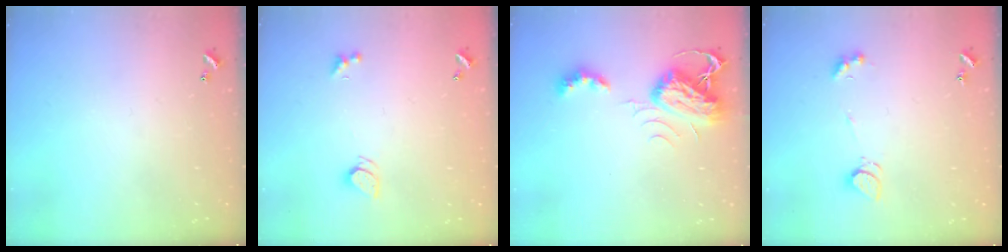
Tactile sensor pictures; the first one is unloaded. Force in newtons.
{"total": 2.1, "press": 2.1, "slide": 0.3}
{"total": 7.0, "press": 7.0, "slide": 0.7}
{"total": 2.6, "press": 2.5, "slide": 0.6}